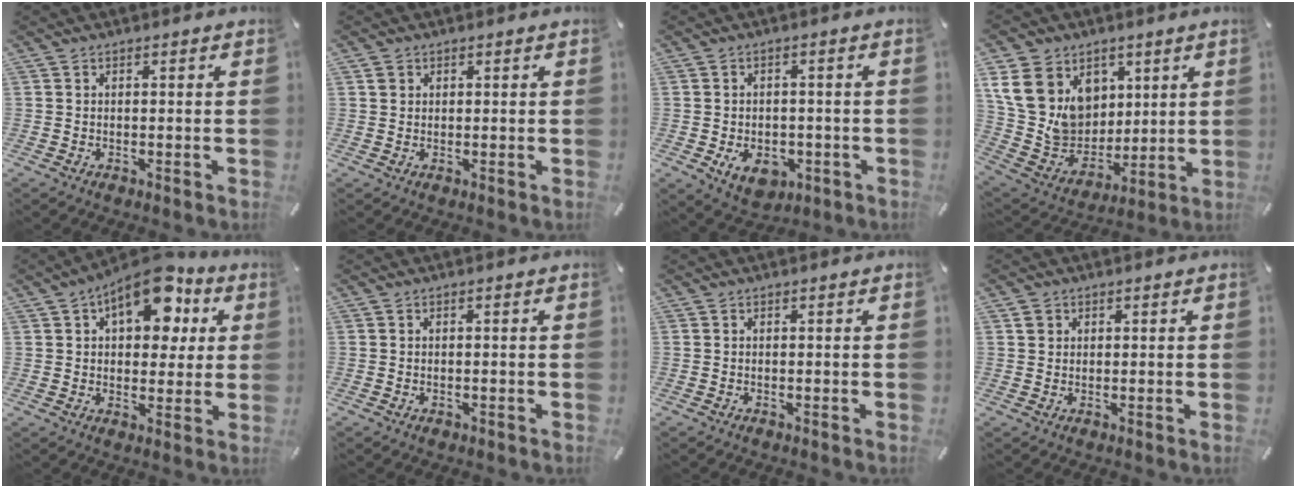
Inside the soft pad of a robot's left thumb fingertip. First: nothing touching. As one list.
[{"total": 1.3, "force": [0.5, 1.1, 0.2], "torque": [0.012, -0.003, 0.006]}, {"total": 7.5, "force": [-2.5, 5.5, 4.5], "torque": [-0.065, 0.004, -0.045]}, {"total": 17.3, "force": [6.5, 14.7, 6.4], "torque": [-0.137, -0.035, 0.132]}, {"total": 13.9, "force": [6.7, 8.1, 9.1], "torque": [-0.127, -0.024, 0.115]}, {"total": 0.5, "force": [-0.1, 0.3, 0.4], "torque": [-0.007, 0.001, -0.002]}, {"total": 0.0}, {"total": 1.7, "force": [0.6, 1.6, 0.3], "torque": [0.001, 0.001, 0.009]}]